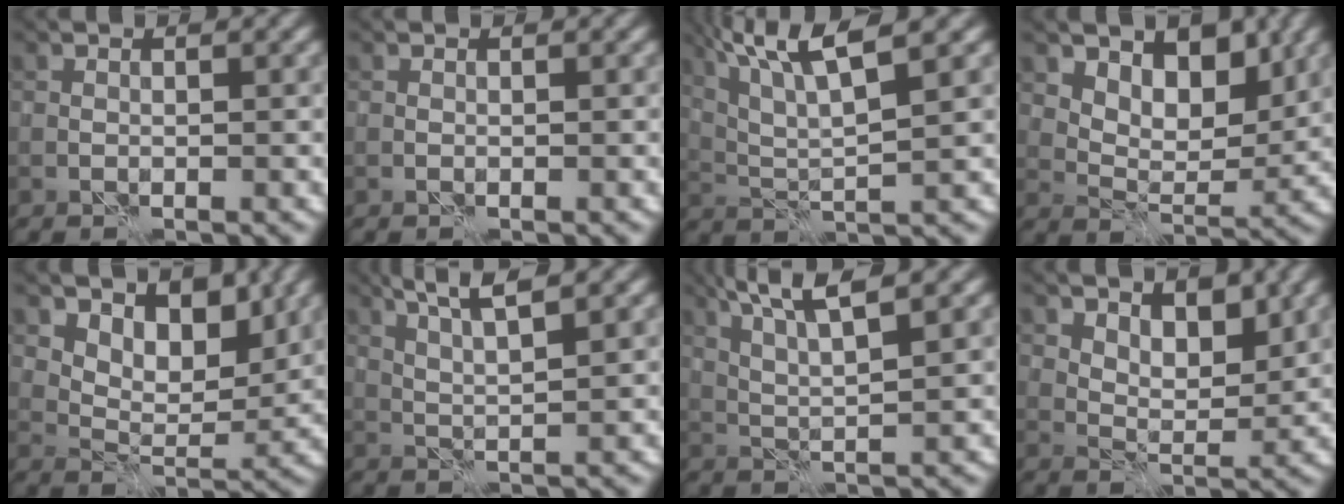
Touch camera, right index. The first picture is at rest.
{"total": 0.0}
{"total": 6.9, "force": [3.8, 1.4, 5.6], "torque": [-0.104, 0.011, 0.072]}
{"total": 5.8, "force": [3.4, 3.2, 3.3], "torque": [-0.050, -0.014, 0.049]}
{"total": 5.6, "force": [3.6, 3.0, 3.1], "torque": [-0.048, -0.013, 0.052]}
{"total": 4.9, "force": [3.2, 0.7, 3.6], "torque": [-0.067, 0.008, 0.050]}
{"total": 5.5, "force": [3.2, 0.8, 4.4], "torque": [-0.090, 0.010, 0.058]}
{"total": 3.8, "force": [2.4, 2.0, 2.1], "torque": [-0.035, -0.016, 0.037]}